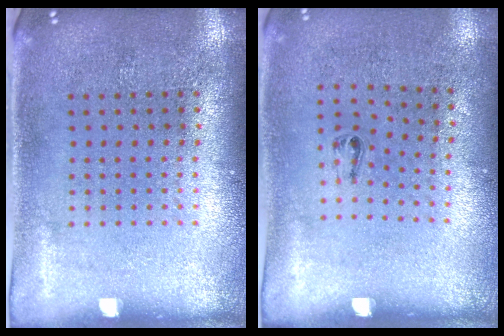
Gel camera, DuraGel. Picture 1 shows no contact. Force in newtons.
{"total": 0.5, "press": 0.3, "slide": 0.5}